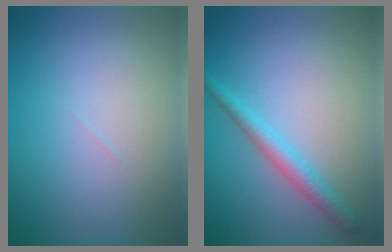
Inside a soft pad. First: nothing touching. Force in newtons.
{"total": 2.2, "press": 2.2, "slide": 0.1}